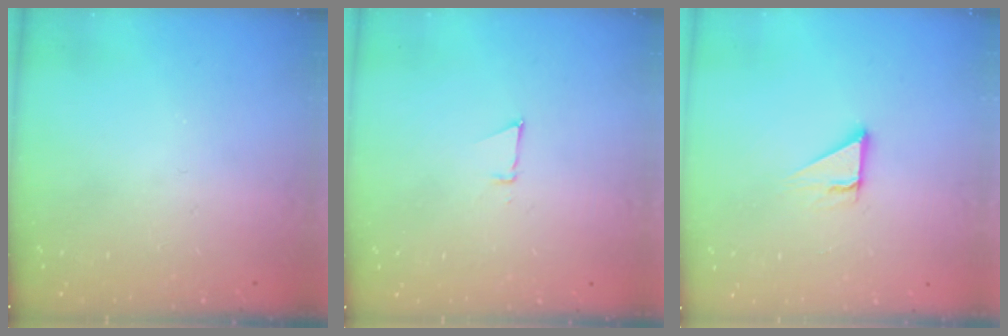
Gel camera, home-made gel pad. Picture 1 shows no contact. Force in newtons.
{"total": 3.8, "press": 3.7, "slide": 0.6}
{"total": 4.0, "press": 4.0, "slide": 0.2}